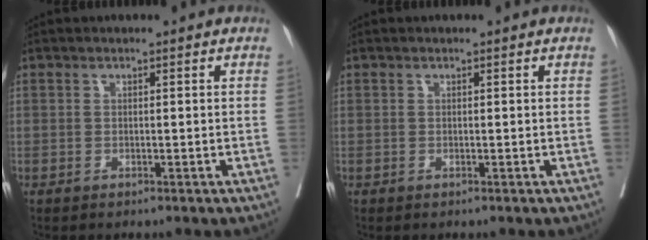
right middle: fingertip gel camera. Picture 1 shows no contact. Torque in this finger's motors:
{"motor_torque": [0.00, 0.00, -0.03, 0.00]}